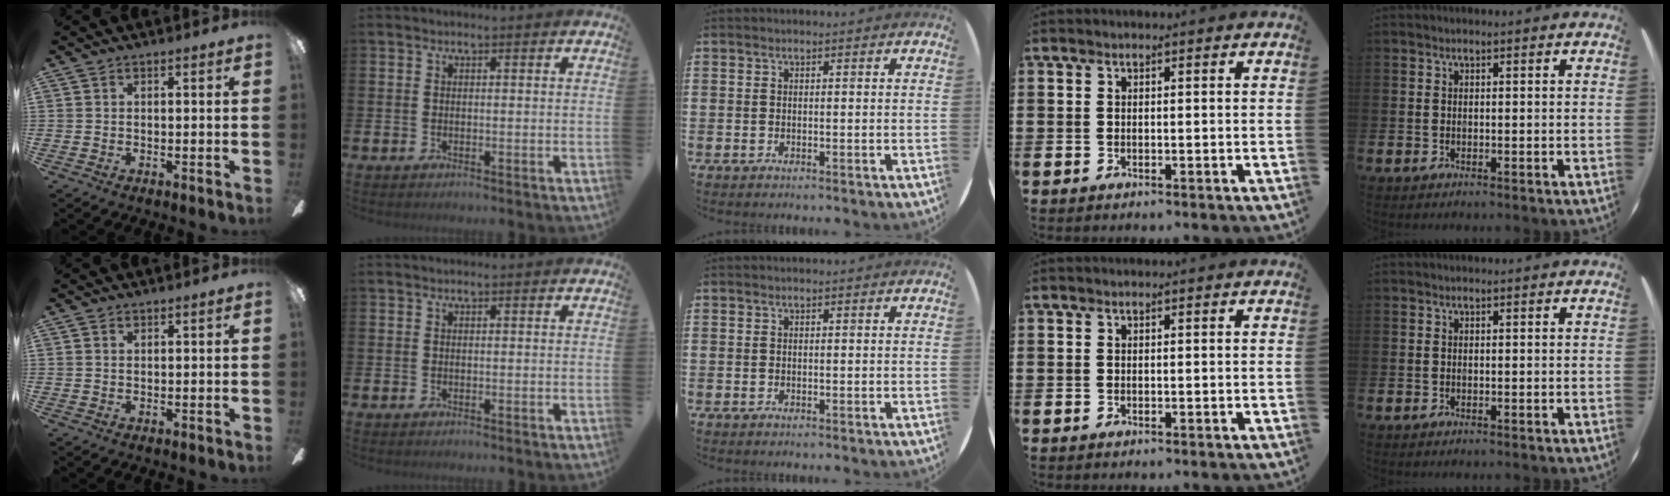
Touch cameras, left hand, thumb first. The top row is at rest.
{"thumb": {"total": 0.6, "force": [0.5, 0.3, 0.3], "torque": [-0.006, 0.003, 0.008]}}